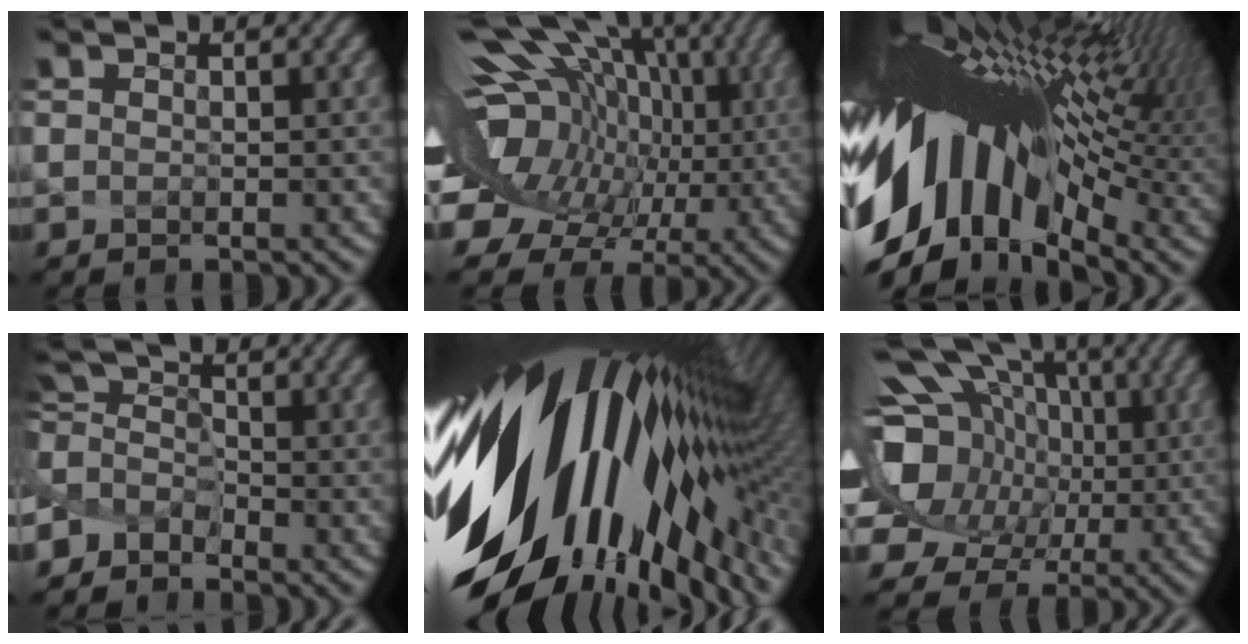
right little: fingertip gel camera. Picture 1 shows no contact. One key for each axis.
{"total": 16.1, "fx": 2.9, "fy": 11.6, "fz": 10.8, "tx": -0.196, "ty": 0.002, "tz": 0.064}
{"total": 16.8, "fx": 0.3, "fy": 8.0, "fz": 14.8, "tx": -0.277, "ty": -0.025, "tz": 0.025}
{"total": 2.2, "fx": -1.9, "fy": 1.1, "fz": -0.1, "tx": -0.004, "ty": 0.002, "tz": -0.033}
{"total": 17.5, "fx": 0.6, "fy": 9.5, "fz": 14.7, "tx": -0.245, "ty": -0.067, "tz": 0.033}
{"total": 16.7, "fx": 1.1, "fy": 13.6, "fz": 9.6, "tx": -0.187, "ty": 0.013, "tz": 0.020}